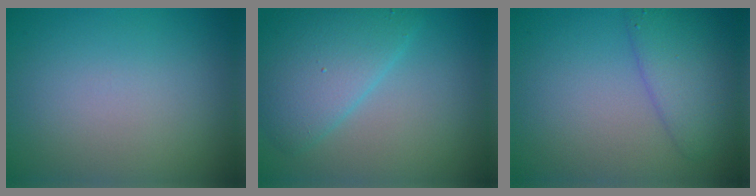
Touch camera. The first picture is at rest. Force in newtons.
{"total": 5.3, "press": 5.3, "slide": 0.2}
{"total": 3.4, "press": 3.4, "slide": 0.2}